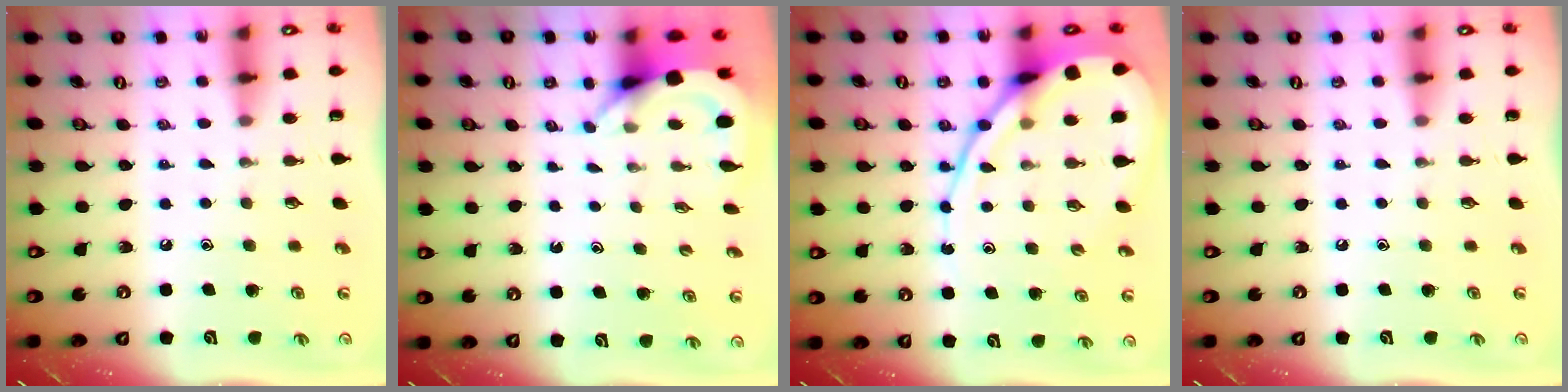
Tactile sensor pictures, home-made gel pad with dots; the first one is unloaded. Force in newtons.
{"total": 3.8, "press": 3.7, "slide": 0.2}
{"total": 12.7, "press": 12.6, "slide": 1.2}
{"total": 0.0}